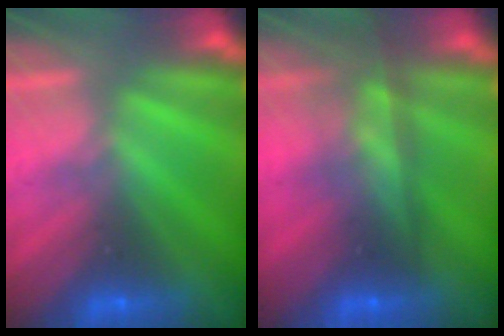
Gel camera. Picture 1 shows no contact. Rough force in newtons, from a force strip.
{"total": 7.8}